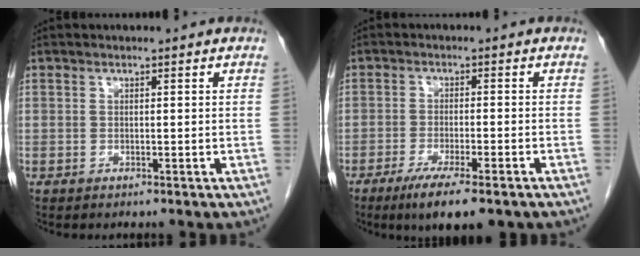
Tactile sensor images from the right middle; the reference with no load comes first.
{"total": 12.3, "force": [-9.9, -0.6, 7.2], "torque": [-0.099, -0.038, -0.154]}